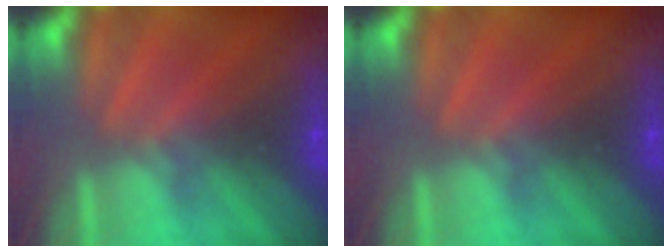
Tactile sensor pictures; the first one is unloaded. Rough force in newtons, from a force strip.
{"total": 0.0}